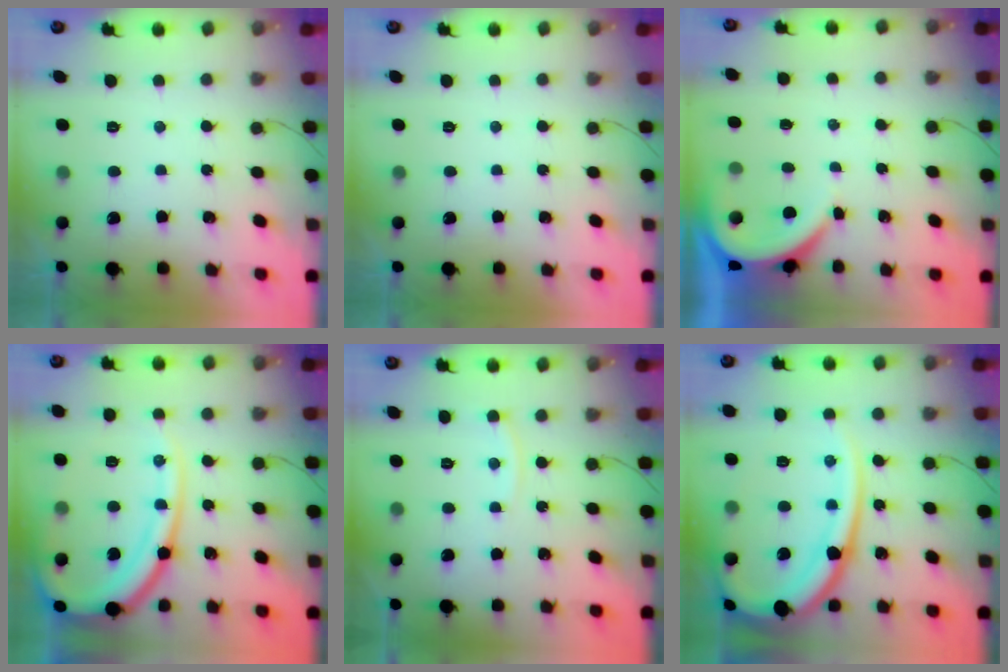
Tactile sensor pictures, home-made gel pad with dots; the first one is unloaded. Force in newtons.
{"total": 0.0}
{"total": 4.7, "press": 4.6, "slide": 0.6}
{"total": 16.1, "press": 16.0, "slide": 2.3}
{"total": 4.2, "press": 4.1, "slide": 0.6}
{"total": 19.4, "press": 19.3, "slide": 2.0}